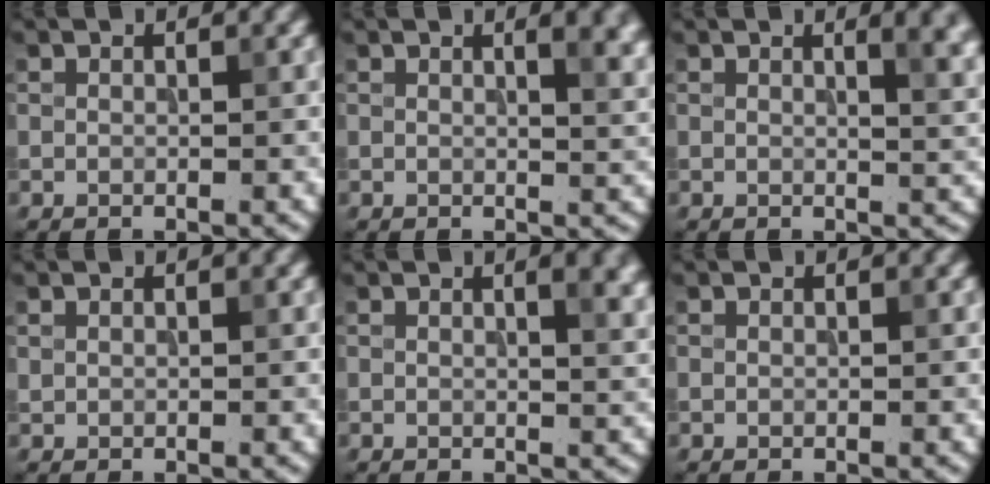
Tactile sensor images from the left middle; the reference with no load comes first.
{"total": 3.9, "force": [1.7, 1.4, 3.2], "torque": [-0.032, 0.002, 0.025]}
{"total": 3.8, "force": [1.8, 1.3, 3.1], "torque": [-0.028, 0.003, 0.023]}
{"total": 0.0}
{"total": 3.6, "force": [1.4, 1.2, 3.1], "torque": [-0.034, 0.004, 0.020]}
{"total": 0.0}